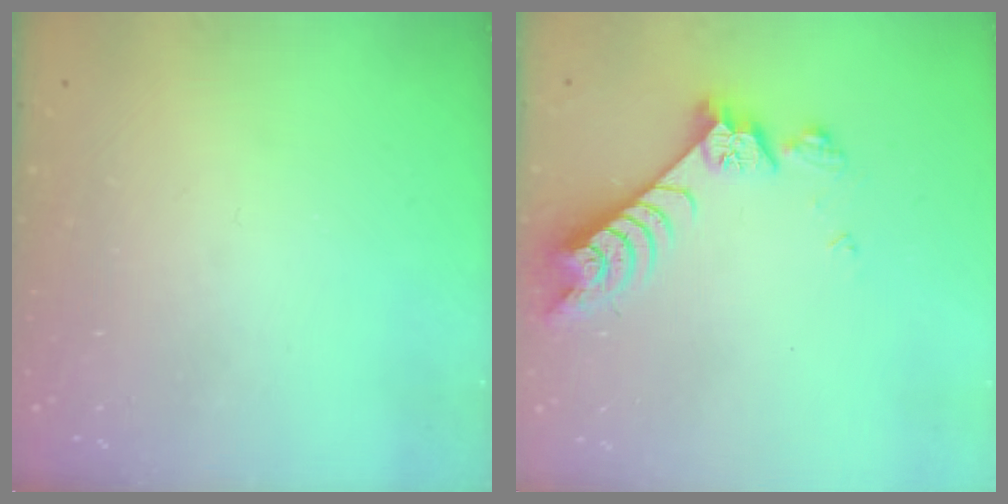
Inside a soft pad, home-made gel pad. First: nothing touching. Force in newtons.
{"total": 7.6, "press": 7.6, "slide": 0.8}